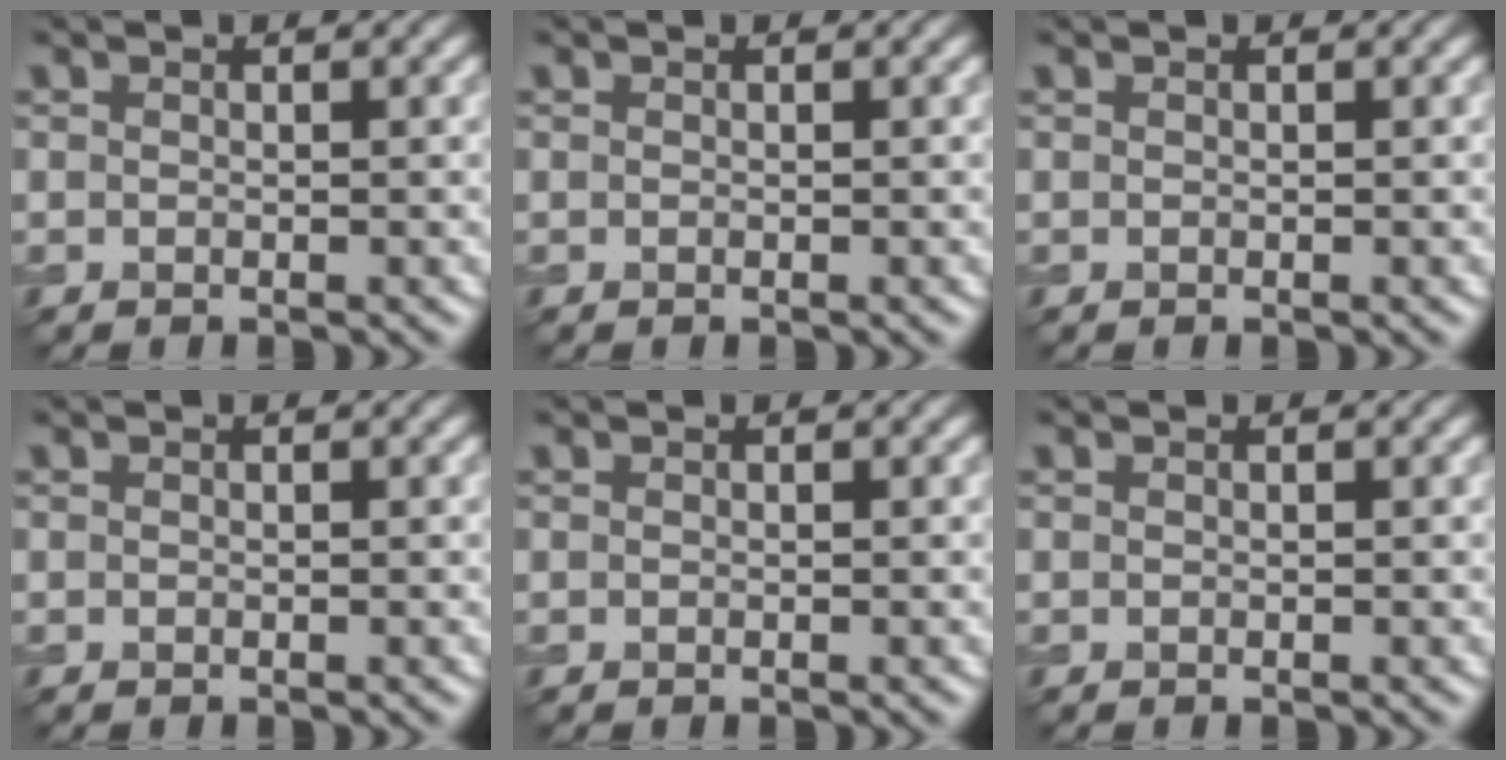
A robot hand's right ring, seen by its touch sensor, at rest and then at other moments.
{"total": 0.0}
{"total": 0.0}
{"total": 0.0}
{"total": 0.0}
{"total": 0.0}